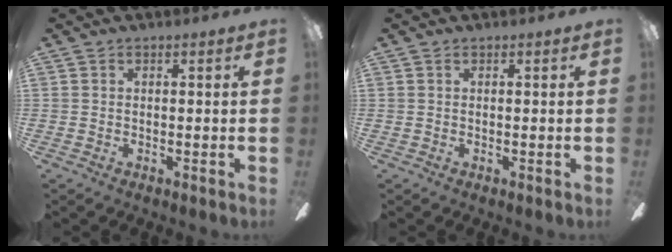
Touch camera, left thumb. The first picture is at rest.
{"total": 0.0}